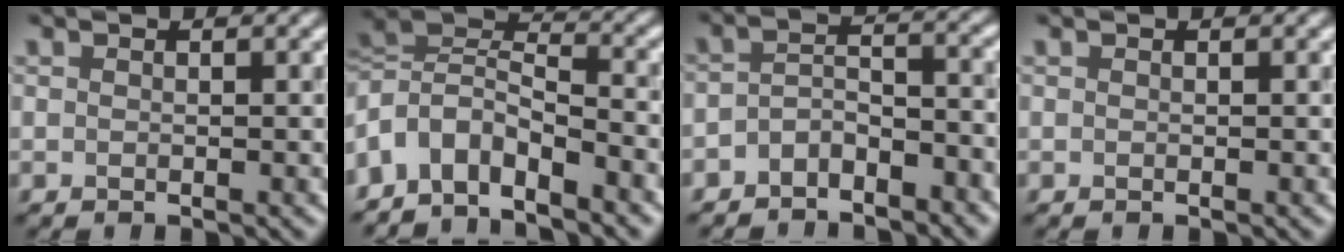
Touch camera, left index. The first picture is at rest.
{"total": 6.4, "force": [-3.8, 3.3, 4.0], "torque": [-0.069, 0.006, -0.082]}
{"total": 3.5, "force": [-2.5, 1.5, 2.0], "torque": [-0.038, 0.005, -0.052]}
{"total": 0.0}